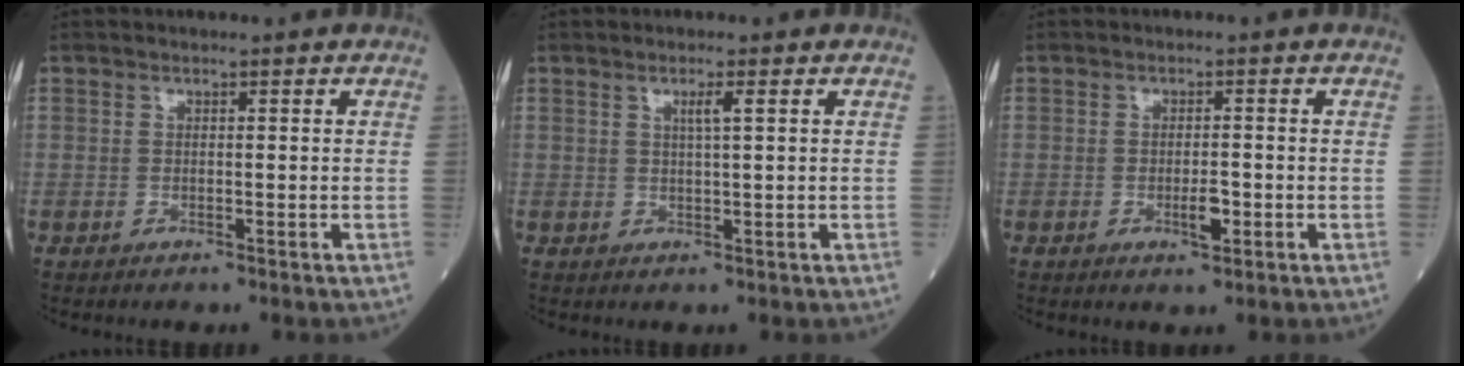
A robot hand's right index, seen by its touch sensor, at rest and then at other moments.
{"total": 1.9, "force": [0.9, -0.2, 1.6], "torque": [-0.025, -0.002, 0.015]}
{"total": 2.8, "force": [-0.8, 0.8, 2.5], "torque": [-0.042, -0.001, -0.011]}